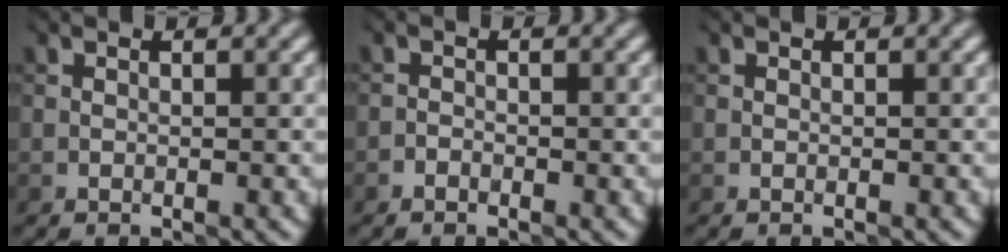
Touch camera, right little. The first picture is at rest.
{"total": 1.2, "force": [-1.1, -0.1, -0.6], "torque": [0.015, -0.003, -0.022]}
{"total": 0.0}